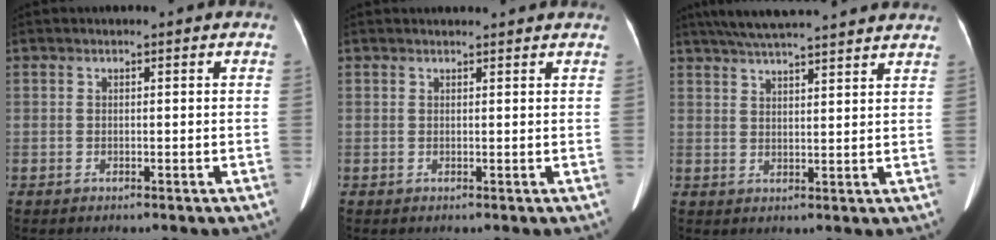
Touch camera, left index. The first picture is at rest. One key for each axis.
{"total": 4.7, "fx": 4.6, "fy": 0.2, "fz": 1.1, "tx": -0.013, "ty": 0.024, "tz": 0.050}
{"total": 17.8, "fx": 15.8, "fy": 1.5, "fz": 8.1, "tx": -0.136, "ty": 0.045, "tz": 0.218}